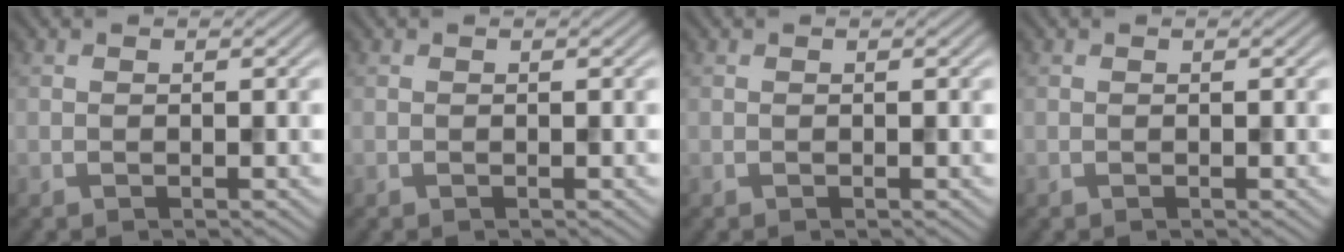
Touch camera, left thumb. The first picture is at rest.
{"total": 0.0}
{"total": 0.0}
{"total": 0.0}